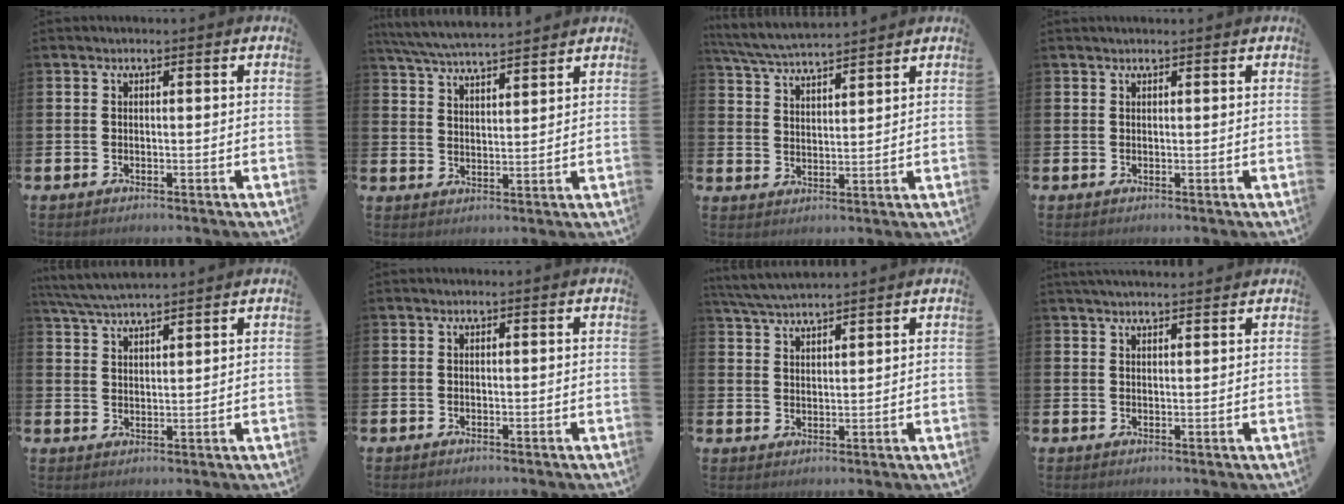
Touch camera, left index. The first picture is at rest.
{"total": 5.9, "force": [5.8, 0.3, 1.3], "torque": [-0.041, -0.029, 0.103]}
{"total": 5.3, "force": [5.2, 0.2, 1.0], "torque": [-0.036, -0.029, 0.090]}
{"total": 0.6, "force": [0.6, 0.0, 0.2], "torque": [0.004, -0.003, 0.009]}
{"total": 4.9, "force": [4.7, 0.1, 1.2], "torque": [-0.037, -0.020, 0.085]}
{"total": 0.0}
{"total": 4.2, "force": [4.1, 0.1, 0.9], "torque": [-0.027, -0.018, 0.075]}
{"total": 2.4, "force": [2.3, 0.2, 0.5], "torque": [-0.006, -0.008, 0.041]}